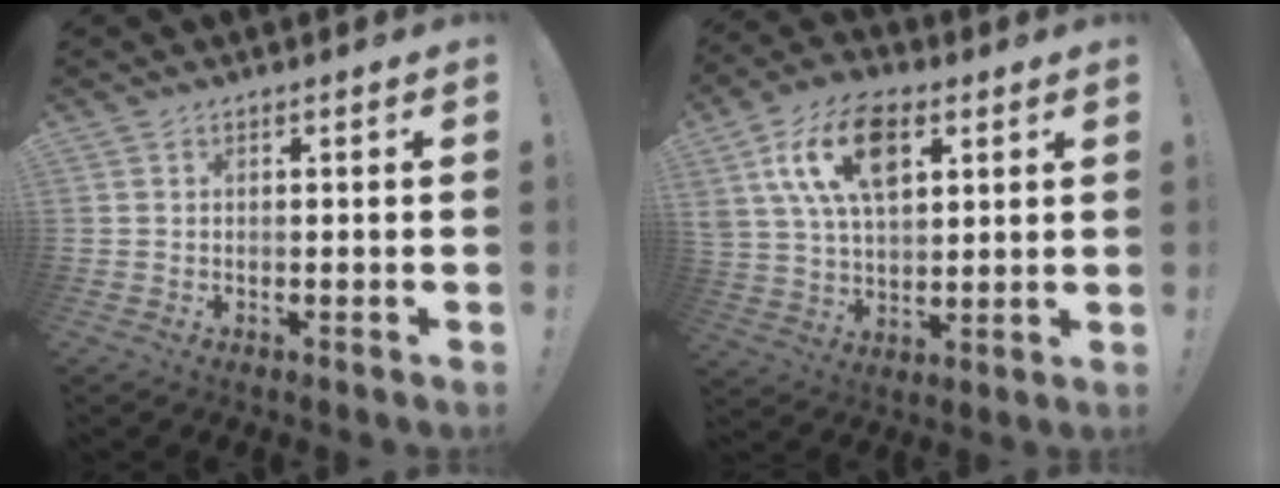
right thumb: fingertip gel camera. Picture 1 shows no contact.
{"total": 17.4, "force": [7.0, 10.7, 11.8], "torque": [-0.202, -0.008, 0.129]}